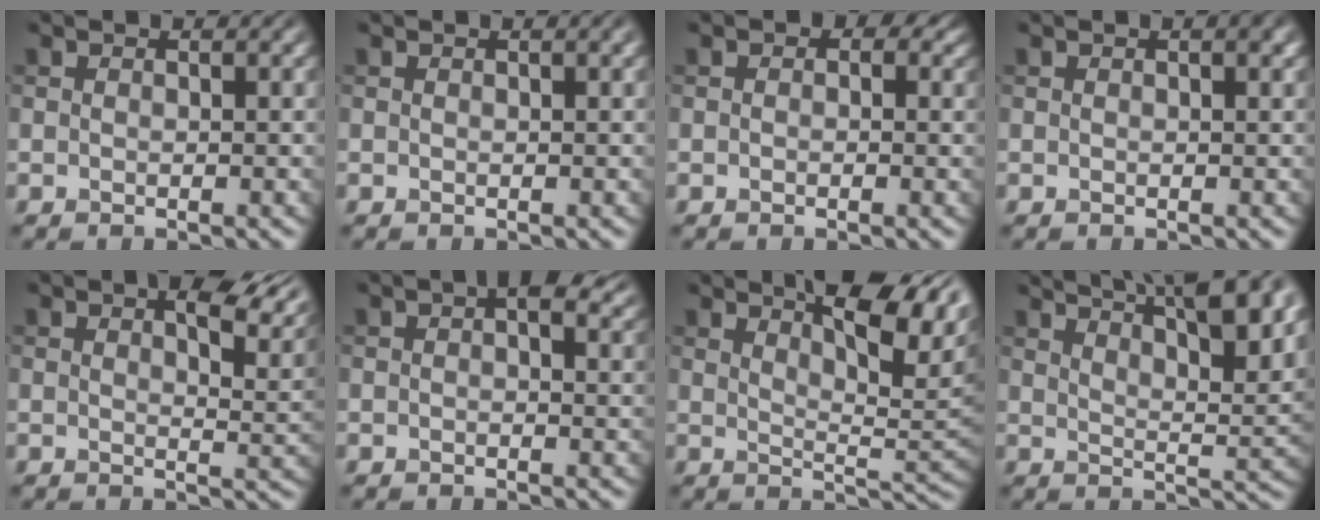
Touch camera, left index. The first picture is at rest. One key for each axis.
{"total": 1.2, "fx": 0.5, "fy": 0.3, "fz": 1.0, "tx": -0.010, "ty": 0.007, "tz": 0.007}
{"total": 2.0, "fx": 0.6, "fy": 1.4, "fz": 1.2, "tx": -0.005, "ty": 0.001, "tz": -0.004}
{"total": 1.1, "fx": 0.6, "fy": 0.3, "fz": 0.9, "tx": -0.011, "ty": 0.003, "tz": 0.009}
{"total": 7.3, "fx": 4.3, "fy": 2.6, "fz": 5.2, "tx": -0.053, "ty": 0.011, "tz": 0.058}
{"total": 4.1, "fx": 2.0, "fy": 1.6, "fz": 3.1, "tx": -0.035, "ty": 0.005, "tz": 0.025}
{"total": 8.4, "fx": 4.5, "fy": 2.3, "fz": 6.6, "tx": -0.091, "ty": 0.007, "tz": 0.075}
{"total": 12.9, "fx": 8.7, "fy": 3.9, "fz": 8.7, "tx": -0.085, "ty": 0.032, "tz": 0.090}